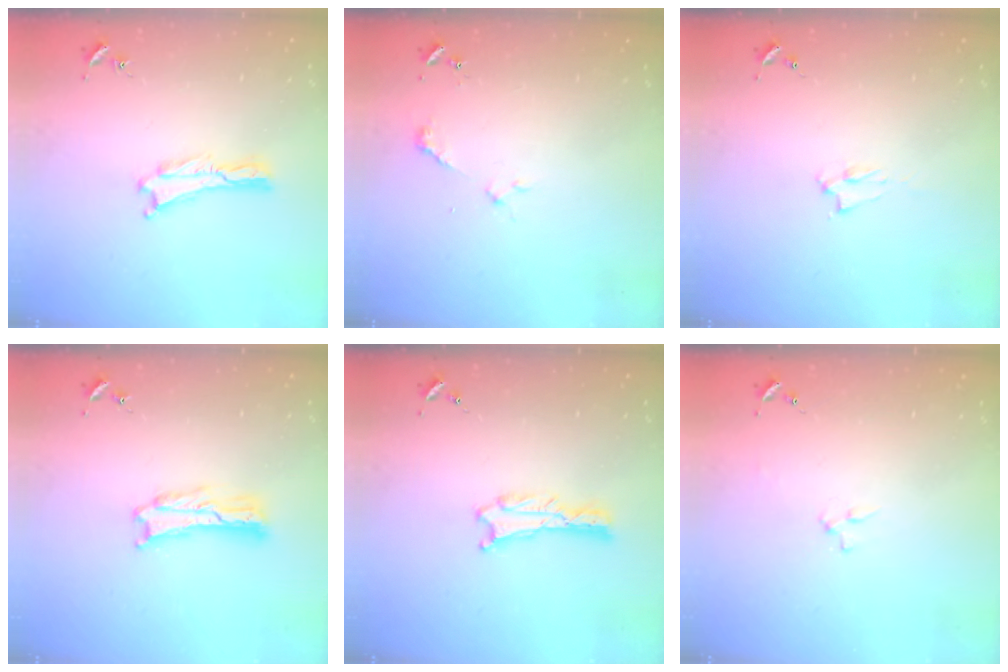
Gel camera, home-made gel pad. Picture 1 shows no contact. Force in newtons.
{"total": 2.3, "press": 2.3, "slide": 0.1}
{"total": 1.4, "press": 1.3, "slide": 0.3}
{"total": 2.8, "press": 2.7, "slide": 0.4}
{"total": 0.6, "press": 0.6, "slide": 0.1}
{"total": 2.3, "press": 2.3, "slide": 0.3}